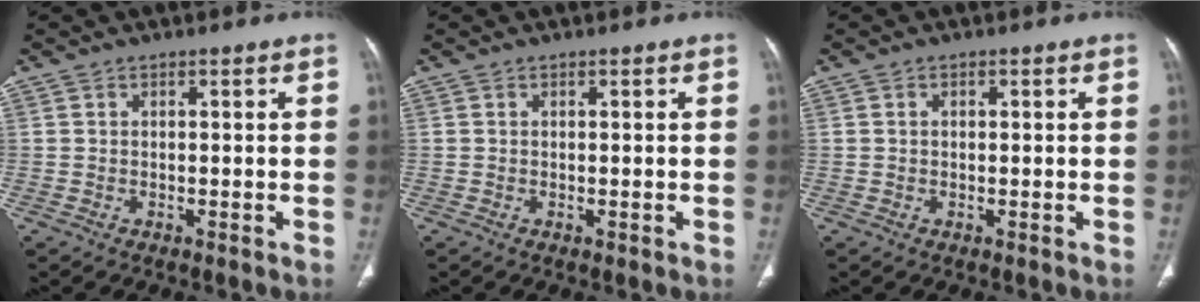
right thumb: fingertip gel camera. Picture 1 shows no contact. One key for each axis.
{"total": 0.0}
{"total": 0.6, "fx": 0.1, "fy": 0.4, "fz": 0.4, "tx": -0.007, "ty": 0.001, "tz": 0.001}